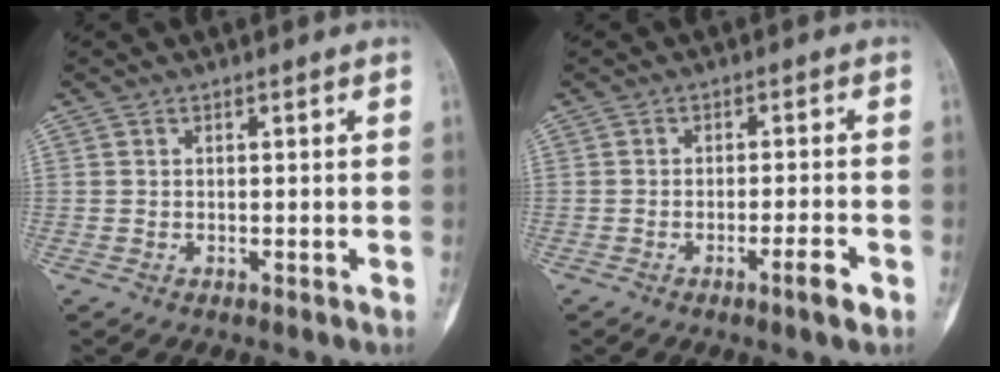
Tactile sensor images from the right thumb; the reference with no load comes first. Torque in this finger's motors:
{"motor_torque": [-0.14, -0.03, 0.35, -0.08, -0.01]}